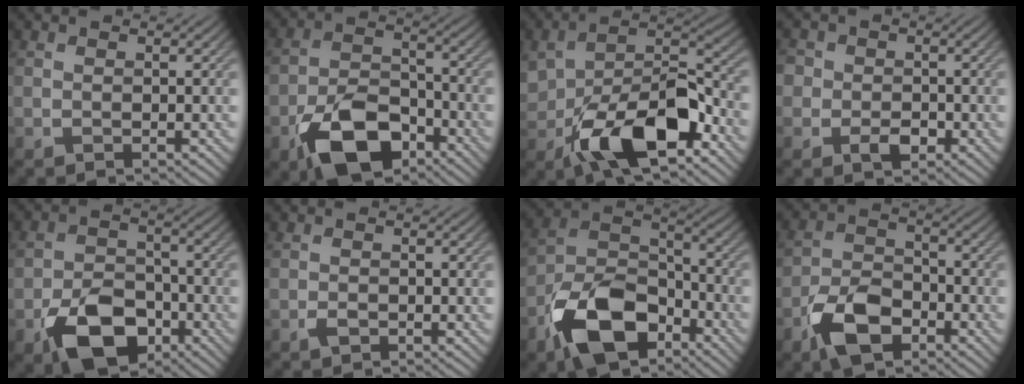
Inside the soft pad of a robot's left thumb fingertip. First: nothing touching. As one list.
[{"total": 11.3, "force": [-6.5, 5.9, 7.1], "torque": [-0.142, -0.009, -0.125]}, {"total": 13.8, "force": [-5.8, 7.6, 9.9], "torque": [-0.179, -0.029, -0.097]}, {"total": 3.7, "force": [-1.1, 3.1, 1.7], "torque": [-0.013, -0.006, -0.036]}, {"total": 9.7, "force": [-5.0, 6.0, 5.8], "torque": [-0.115, -0.014, -0.091]}, {"total": 1.3, "force": [-0.6, 0.8, 0.8], "torque": [-0.017, -0.002, -0.013]}, {"total": 13.3, "force": [-7.8, 7.5, 7.7], "torque": [-0.163, -0.012, -0.156]}, {"total": 8.2, "force": [-4.6, 4.7, 4.9], "torque": [-0.102, -0.003, -0.098]}]